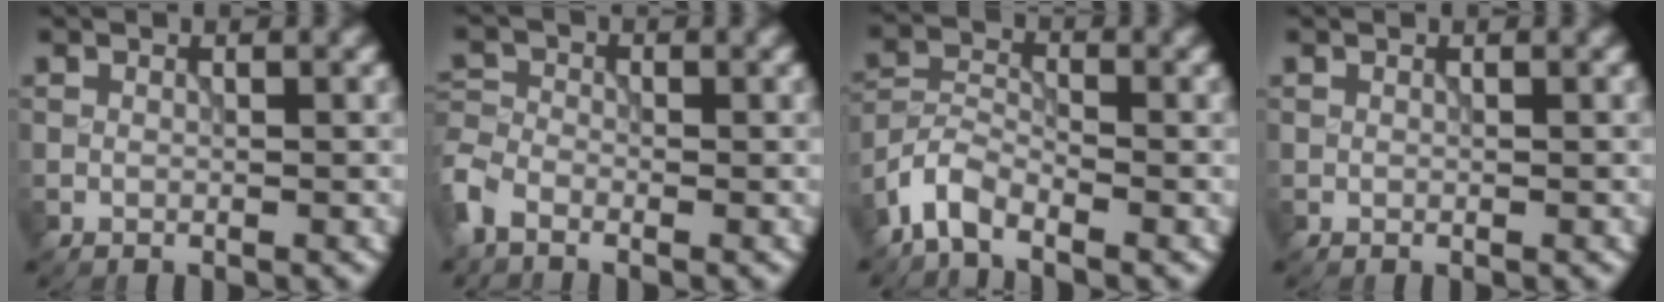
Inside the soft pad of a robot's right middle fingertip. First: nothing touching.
{"total": 3.2, "force": [-2.2, 1.6, 1.6], "torque": [-0.041, -0.003, -0.065]}
{"total": 3.6, "force": [-2.7, 1.3, 1.8], "torque": [-0.037, 0.004, -0.069]}
{"total": 0.0}